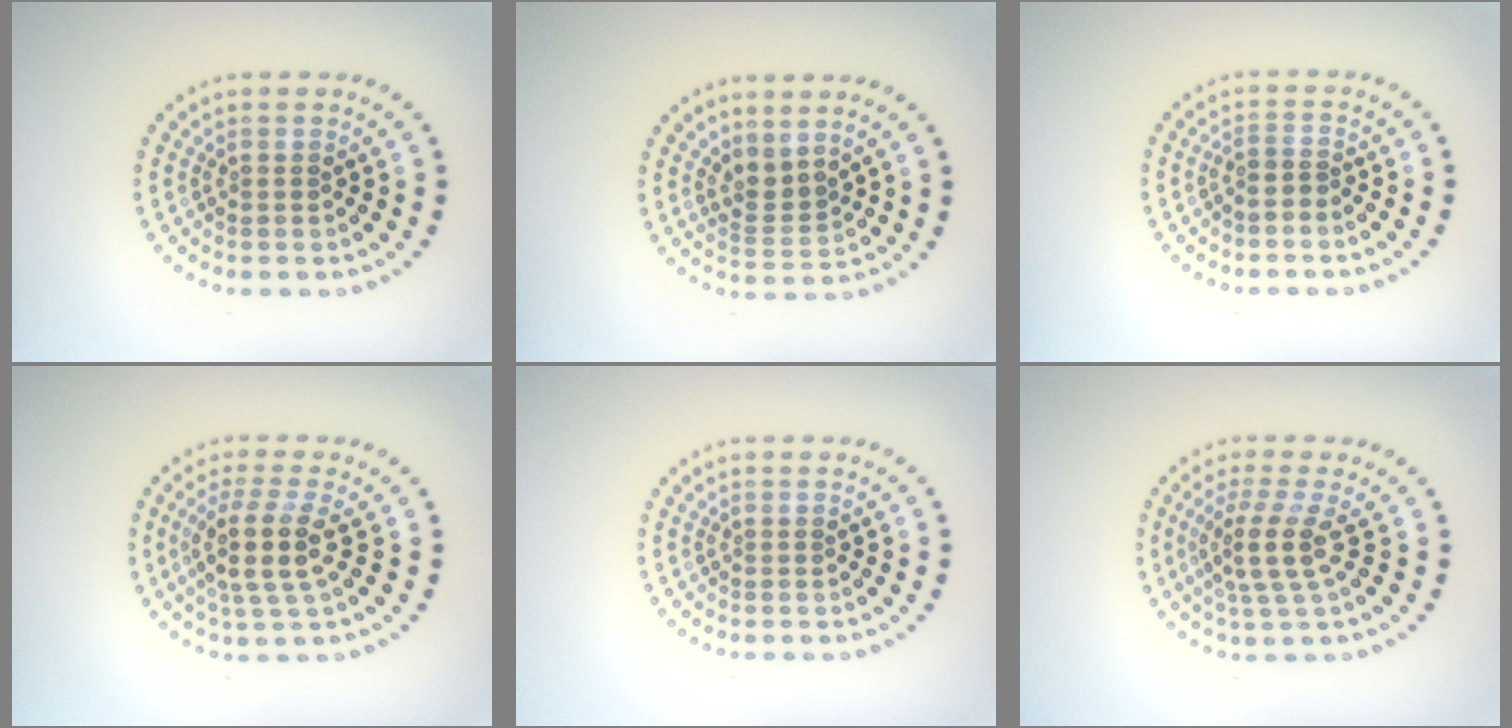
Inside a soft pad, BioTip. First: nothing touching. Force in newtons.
{"total": 2.2, "press": 1.6, "slide": 1.6}
{"total": 0.9, "press": 0.7, "slide": 0.6}
{"total": 3.8, "press": 3.0, "slide": 2.3}
{"total": 0.0}
{"total": 3.4, "press": 2.3, "slide": 2.4}